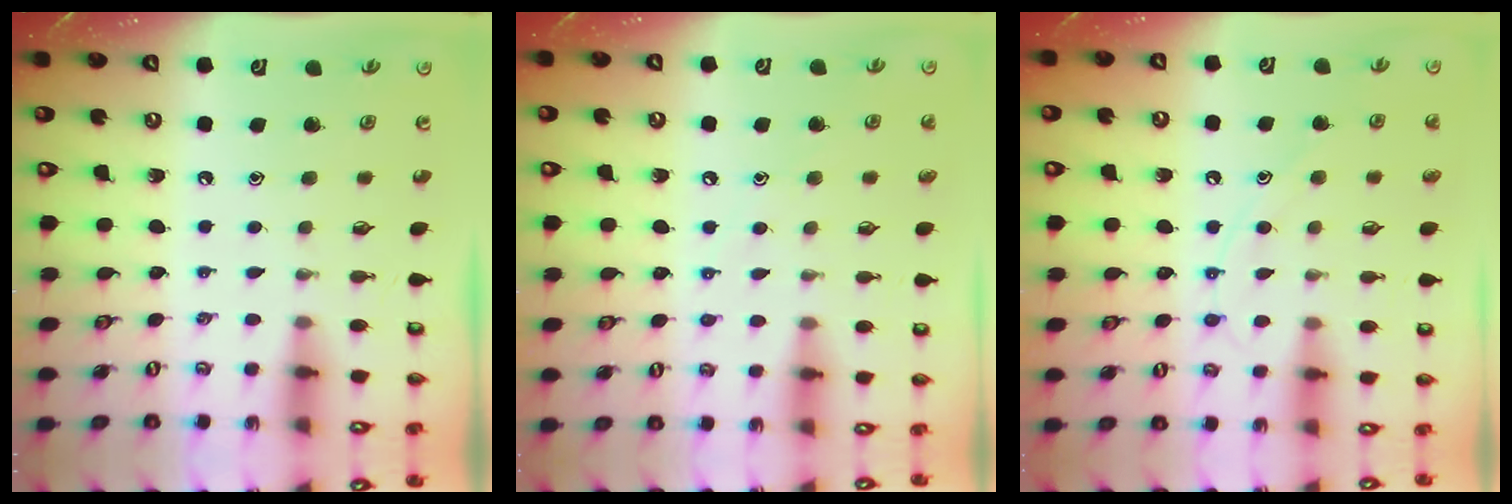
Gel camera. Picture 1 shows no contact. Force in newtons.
{"total": 6.7, "press": 6.7, "slide": 0.4}
{"total": 9.9, "press": 9.9, "slide": 0.8}